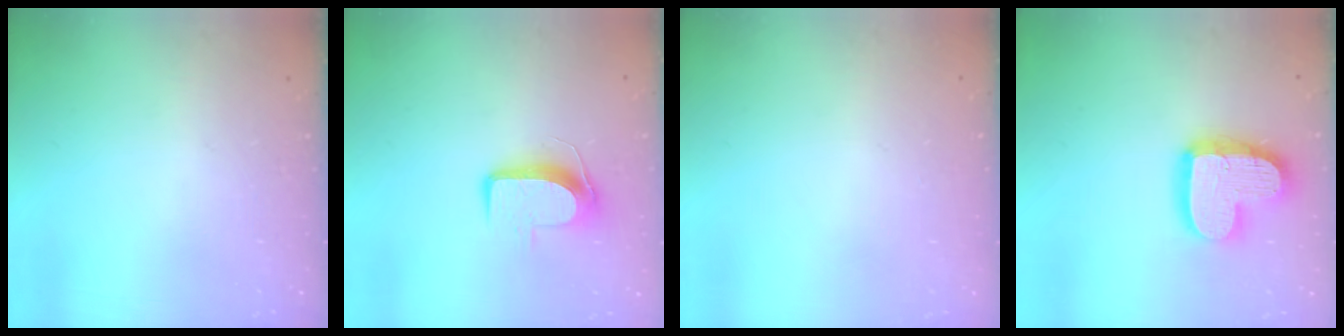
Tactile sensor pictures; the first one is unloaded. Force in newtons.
{"total": 8.7, "press": 8.6, "slide": 0.5}
{"total": 0.0}
{"total": 17.1, "press": 17.0, "slide": 1.5}